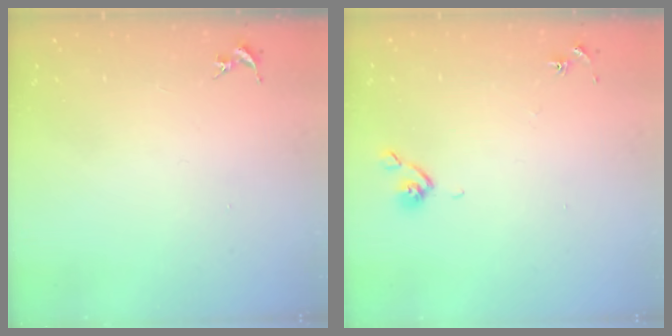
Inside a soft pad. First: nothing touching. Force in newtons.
{"total": 5.9, "press": 5.8, "slide": 0.8}